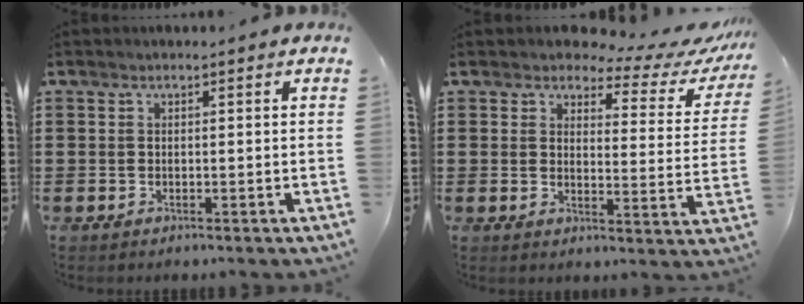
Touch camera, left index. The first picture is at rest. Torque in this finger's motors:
{"motor_torque": [2.14, 0.00, 0.04, -0.07]}